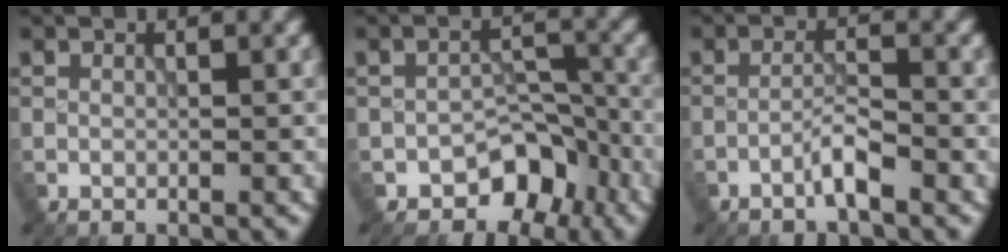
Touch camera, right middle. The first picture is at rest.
{"total": 4.3, "force": [-3.0, 2.6, 1.6], "torque": [-0.002, 0.008, -0.046]}
{"total": 2.2, "force": [-1.5, 0.1, 1.5], "torque": [-0.028, 0.010, -0.032]}